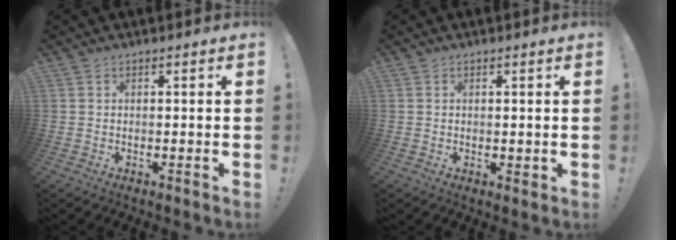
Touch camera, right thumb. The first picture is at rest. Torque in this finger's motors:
{"motor_torque": [-0.13, -0.14, -0.01, -0.03, 0.00]}